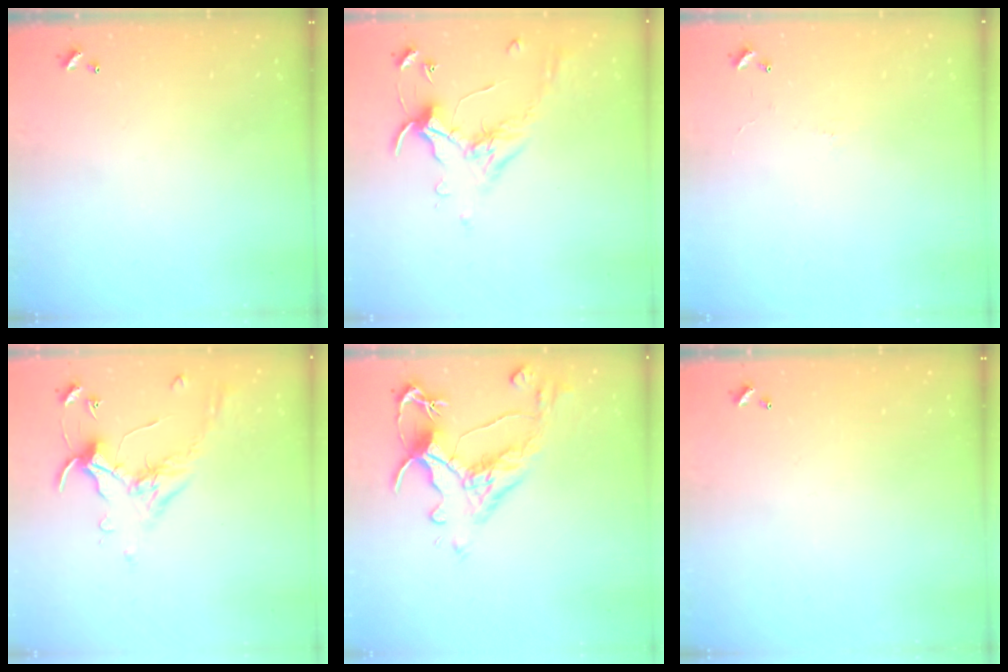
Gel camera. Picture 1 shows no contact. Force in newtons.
{"total": 0.7, "press": 0.6, "slide": 0.4}
{"total": 1.8, "press": 1.7, "slide": 0.4}
{"total": 0.7, "press": 0.6, "slide": 0.4}
{"total": 4.5, "press": 4.2, "slide": 1.5}
{"total": 0.0}